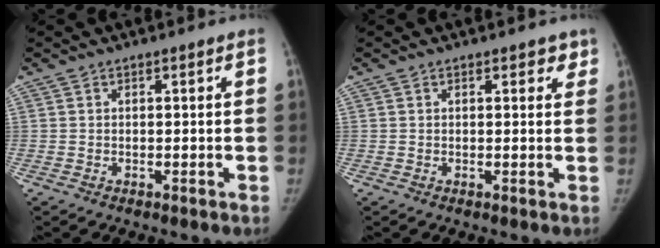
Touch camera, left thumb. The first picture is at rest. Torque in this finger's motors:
{"motor_torque": [-0.01, 0.00, 0.00, 0.02, 0.00]}